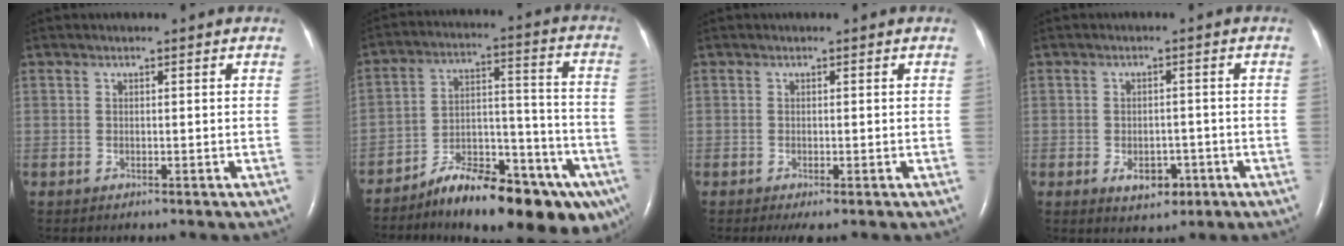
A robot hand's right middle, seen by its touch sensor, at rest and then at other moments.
{"total": 20.1, "force": [-13.7, 5.5, 13.6], "torque": [-0.144, 0.042, -0.206]}
{"total": 1.6, "force": [-0.8, 0.3, 1.4], "torque": [-0.024, -0.006, -0.012]}
{"total": 4.3, "force": [-1.9, 2.6, 2.8], "torque": [-0.042, 0.001, -0.019]}